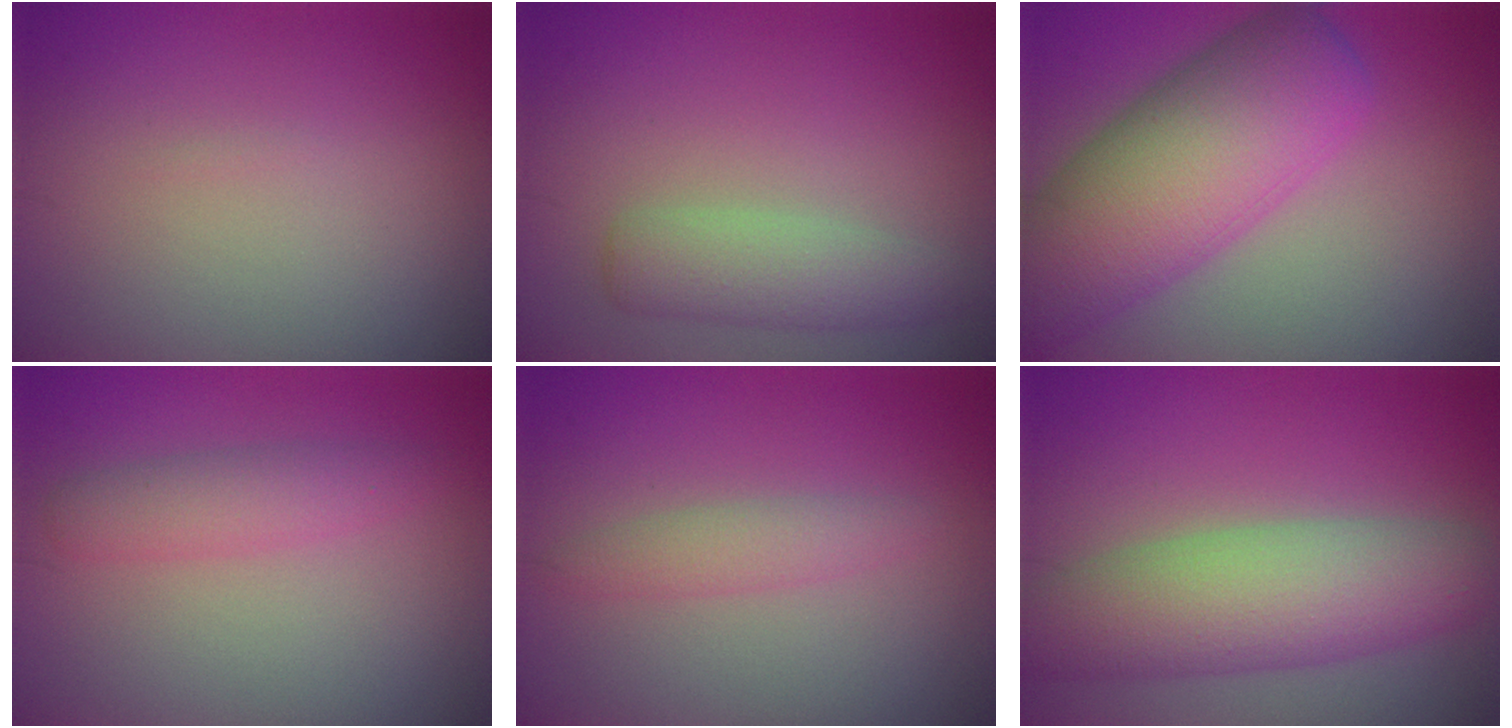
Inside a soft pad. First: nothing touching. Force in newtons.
{"total": 3.2, "press": 3.2, "slide": 0.3}
{"total": 10.9, "press": 10.9, "slide": 0.5}
{"total": 2.5, "press": 2.5, "slide": 0.0}
{"total": 1.9, "press": 1.9, "slide": 0.0}
{"total": 7.6, "press": 7.6, "slide": 0.5}